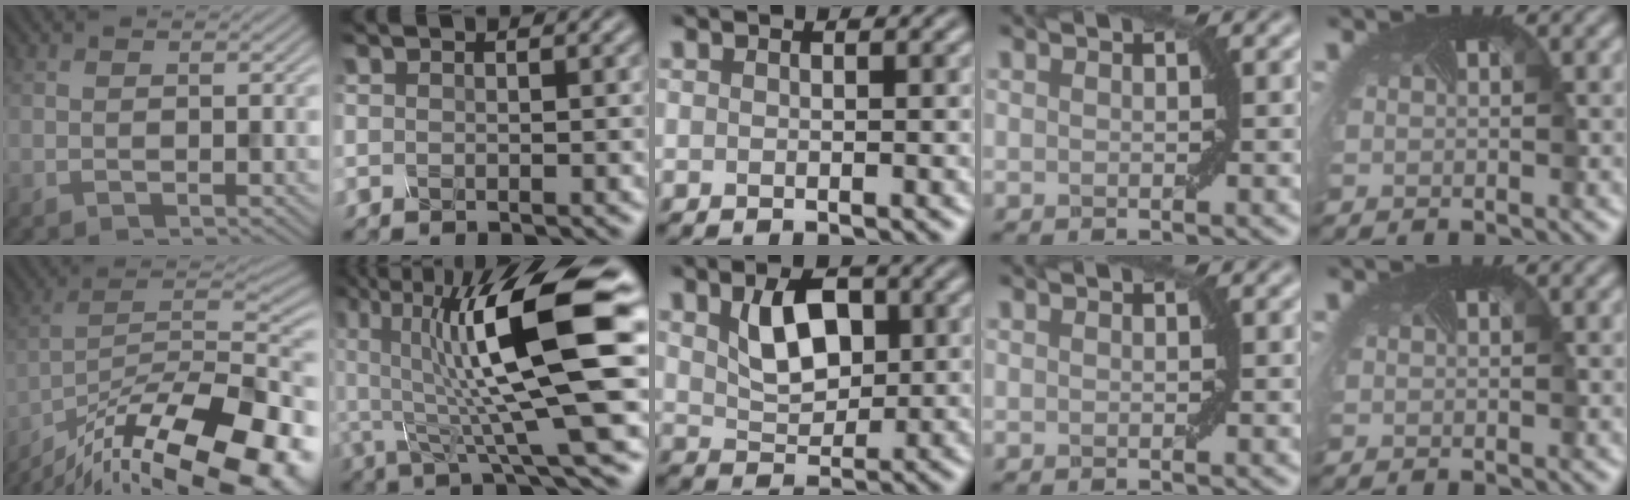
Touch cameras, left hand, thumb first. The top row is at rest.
{"thumb": {"total": 20.3, "force": [-14.7, 6.6, 12.3], "torque": [-0.197, -0.027, -0.230]}, "index": {"total": 13.4, "force": [2.3, 2.8, 13.0], "torque": [-0.224, 0.003, 0.040]}, "middle": {"total": 4.8, "force": [1.5, 2.9, 3.6], "torque": [-0.072, 0.002, 0.028]}}